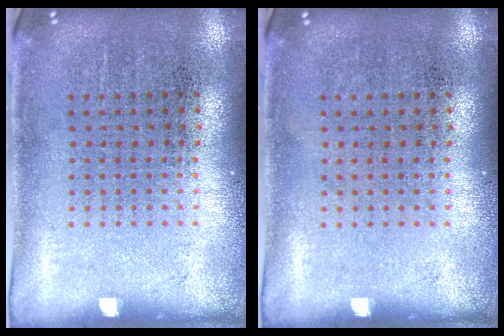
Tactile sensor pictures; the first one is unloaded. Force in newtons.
{"total": 0.0}